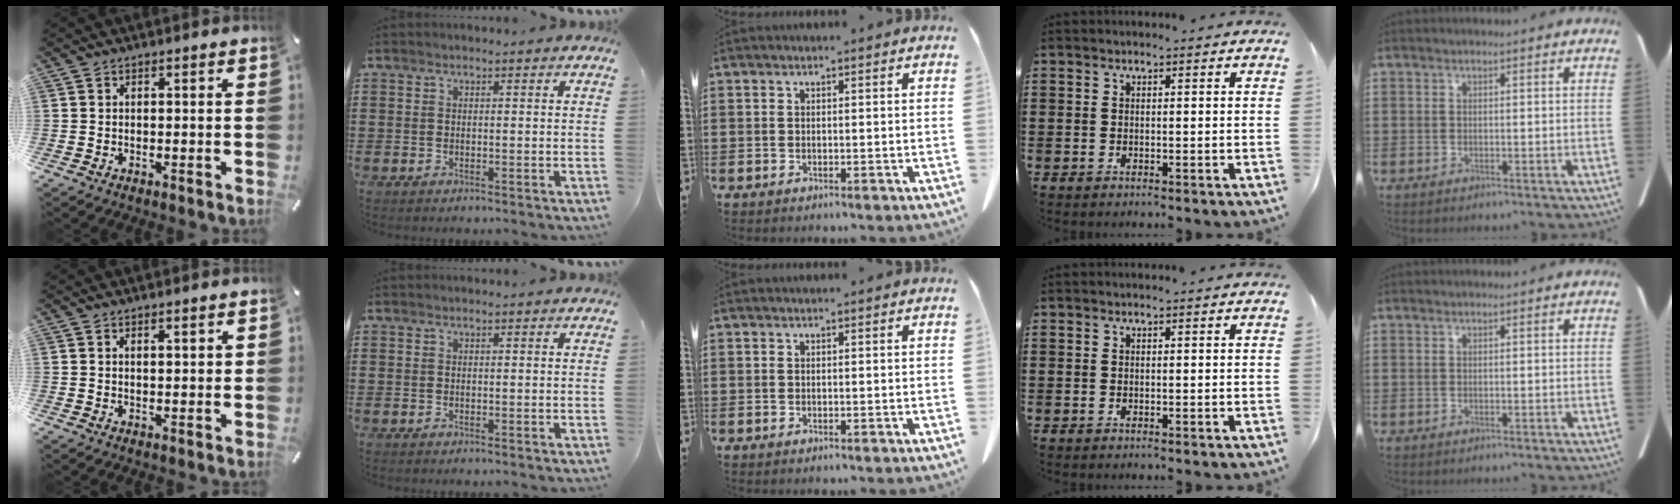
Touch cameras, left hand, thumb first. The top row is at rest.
{"thumb": {"total": 1.2, "force": [0.9, 0.4, 0.8], "torque": [-0.015, 0.001, 0.015]}}